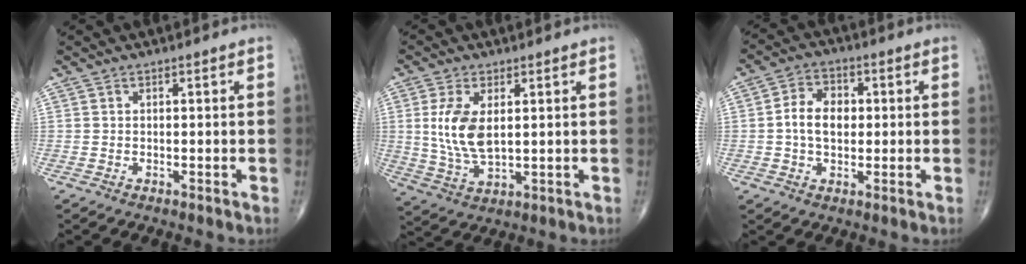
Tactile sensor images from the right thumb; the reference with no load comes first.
{"total": 9.6, "force": [1.7, 4.9, 8.1], "torque": [-0.164, -0.013, 0.044]}
{"total": 7.6, "force": [0.2, 5.4, 5.4], "torque": [-0.081, 0.016, -0.001]}